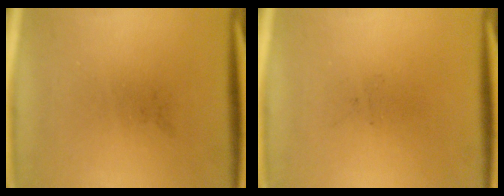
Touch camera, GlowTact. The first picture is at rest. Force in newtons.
{"total": 0.0}